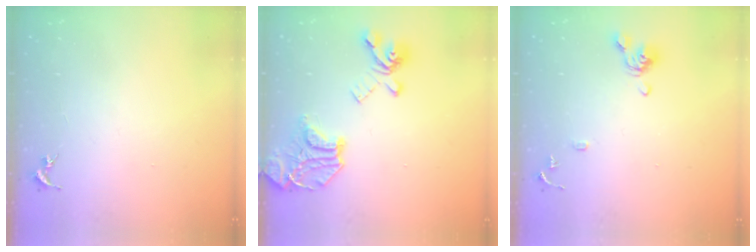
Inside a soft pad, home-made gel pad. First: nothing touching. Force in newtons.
{"total": 21.1, "press": 21.0, "slide": 2.3}
{"total": 9.8, "press": 9.7, "slide": 1.4}